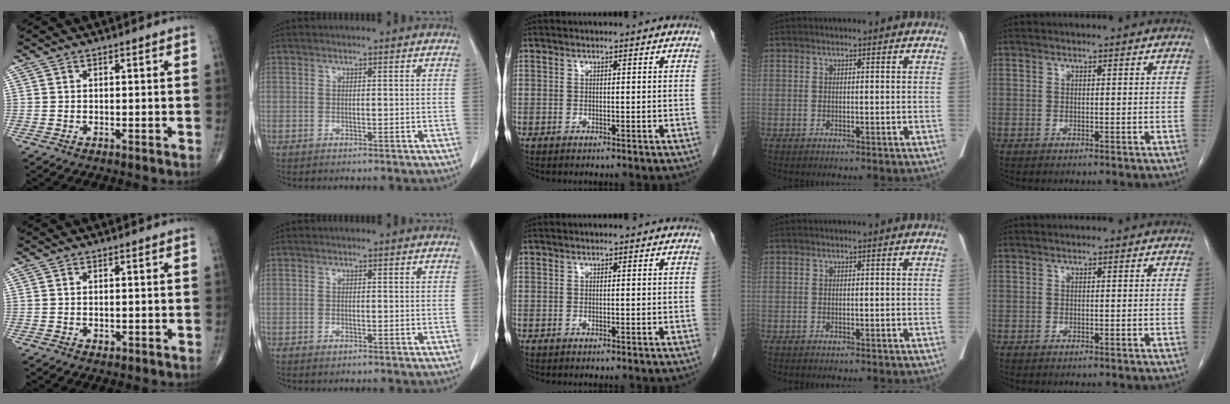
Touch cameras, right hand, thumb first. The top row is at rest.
{"thumb": {"total": 0.9, "force": [-0.2, 0.6, 0.6], "torque": [-0.005, 0.000, 0.000]}, "index": {"total": 0.7, "force": [-0.4, 0.4, 0.4], "torque": [-0.010, -0.001, -0.004]}}